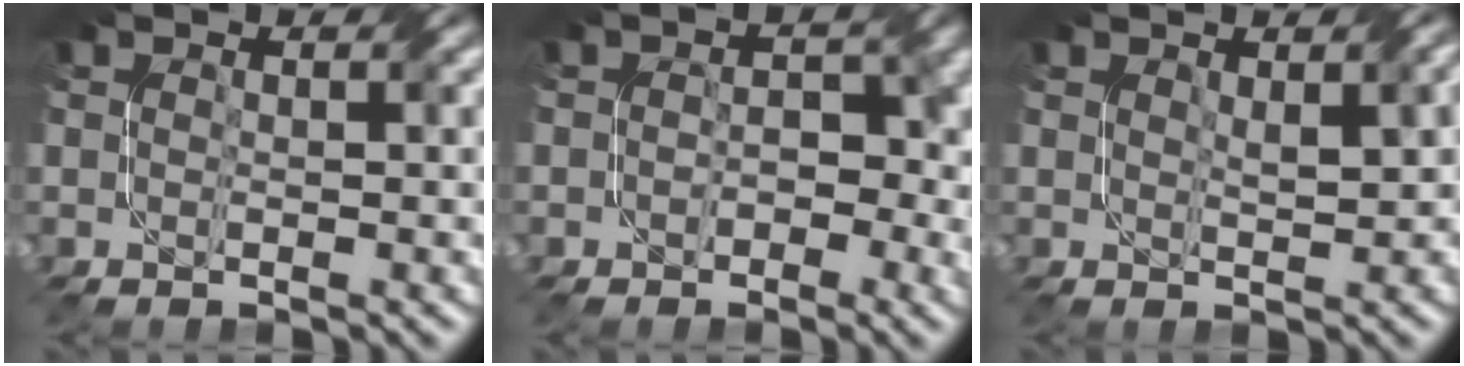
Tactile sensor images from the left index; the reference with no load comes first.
{"total": 3.2, "force": [-0.7, 2.4, 2.0], "torque": [-0.011, 0.000, -0.004]}
{"total": 2.2, "force": [1.0, 0.6, 1.9], "torque": [-0.023, 0.008, 0.026]}